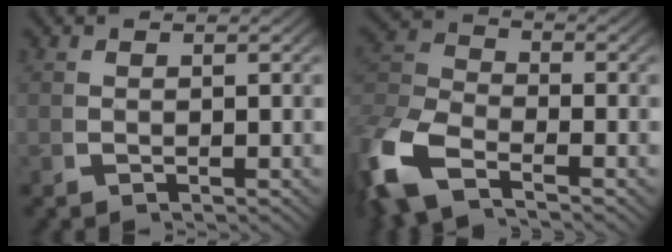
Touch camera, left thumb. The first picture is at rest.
{"total": 6.6, "force": [-2.2, 4.4, 4.3], "torque": [-0.111, -0.008, -0.044]}